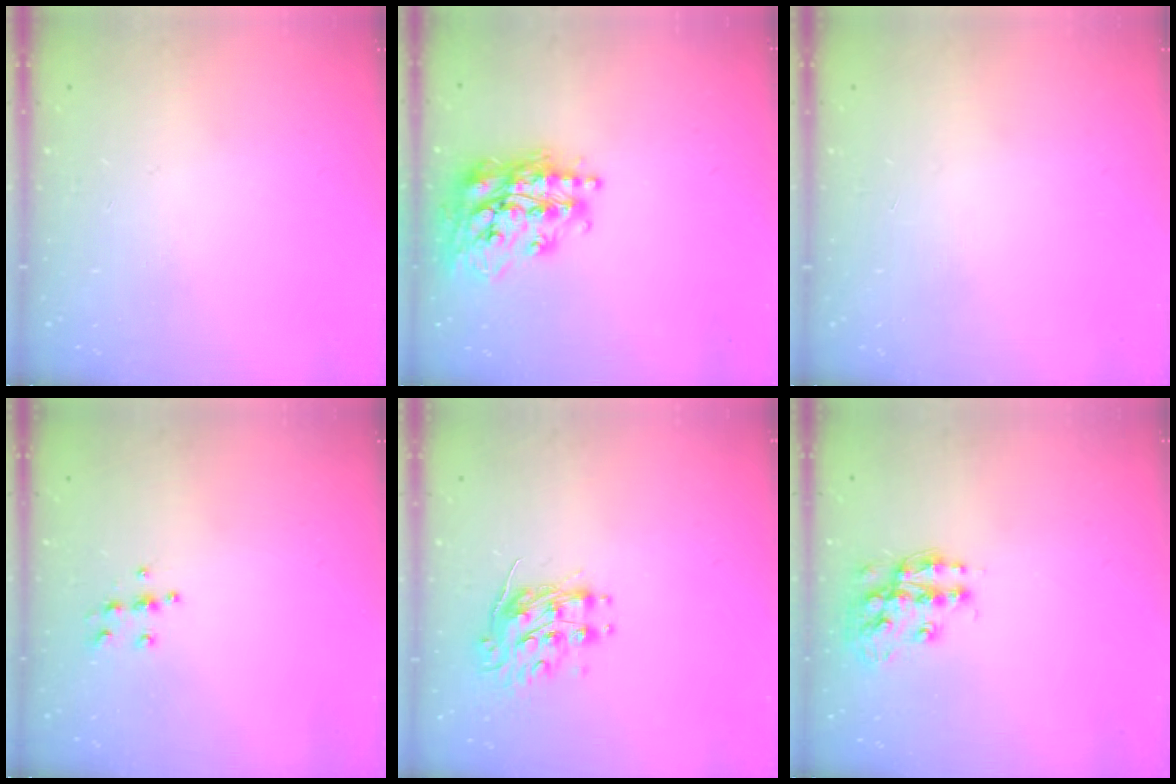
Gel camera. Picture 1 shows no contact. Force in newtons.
{"total": 20.7, "press": 20.6, "slide": 1.6}
{"total": 0.0}
{"total": 5.6, "press": 5.6, "slide": 0.6}
{"total": 8.9, "press": 8.9, "slide": 0.2}
{"total": 13.3, "press": 13.3, "slide": 0.7}